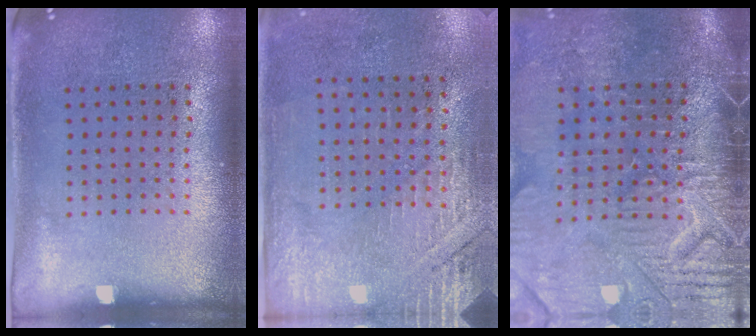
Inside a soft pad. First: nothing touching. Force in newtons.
{"total": 2.7, "press": 2.5, "slide": 1.1}
{"total": 4.6, "press": 4.0, "slide": 2.2}